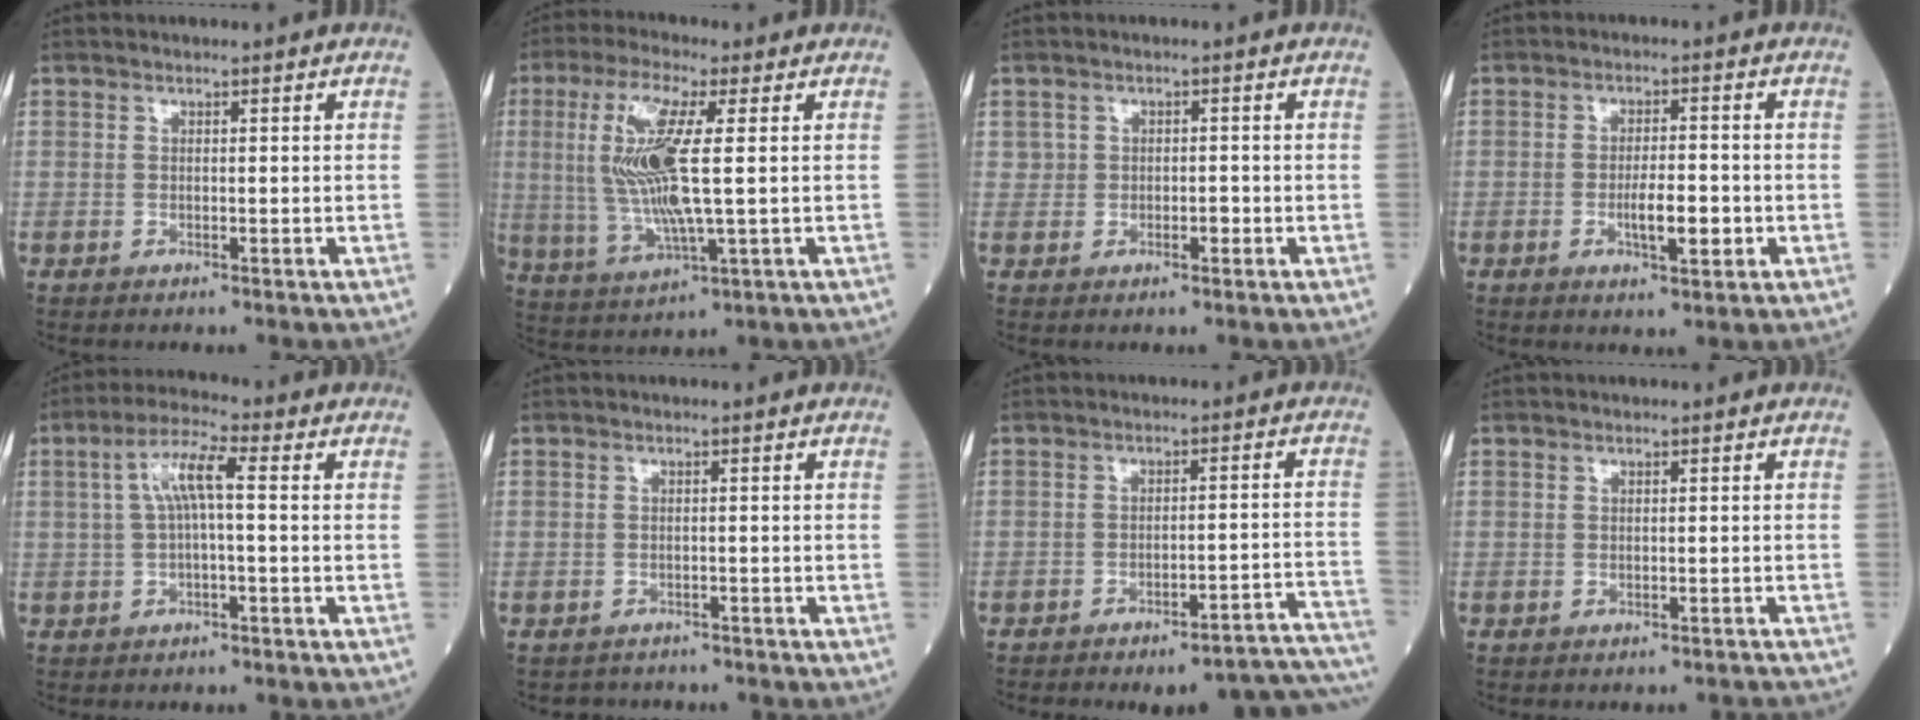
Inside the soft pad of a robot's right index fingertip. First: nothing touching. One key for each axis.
{"total": 12.3, "fx": 1.5, "fy": 1.4, "fz": 12.1, "tx": -0.269, "ty": -0.001, "tz": 0.029}
{"total": 1.5, "fx": -0.2, "fy": 1.1, "fz": 1.1, "tx": -0.018, "ty": 0.007, "tz": 0.000}
{"total": 5.3, "fx": -1.3, "fy": 1.3, "fz": 4.9, "tx": -0.083, "ty": -0.002, "tz": -0.020}
{"total": 6.0, "fx": 0.7, "fy": 0.9, "fz": 5.8, "tx": -0.115, "ty": 0.024, "tz": 0.013}
{"total": 3.2, "fx": -2.7, "fy": 1.5, "fz": -0.5, "tx": 0.000, "ty": 0.005, "tz": -0.043}
{"total": 15.7, "fx": -14.9, "fy": 0.7, "fz": 5.0, "tx": 0.000, "ty": 0.024, "tz": -0.178}
{"total": 2.3, "fx": -2.3, "fy": 0.4, "fz": 0.3, "tx": -0.003, "ty": -0.006, "tz": -0.025}